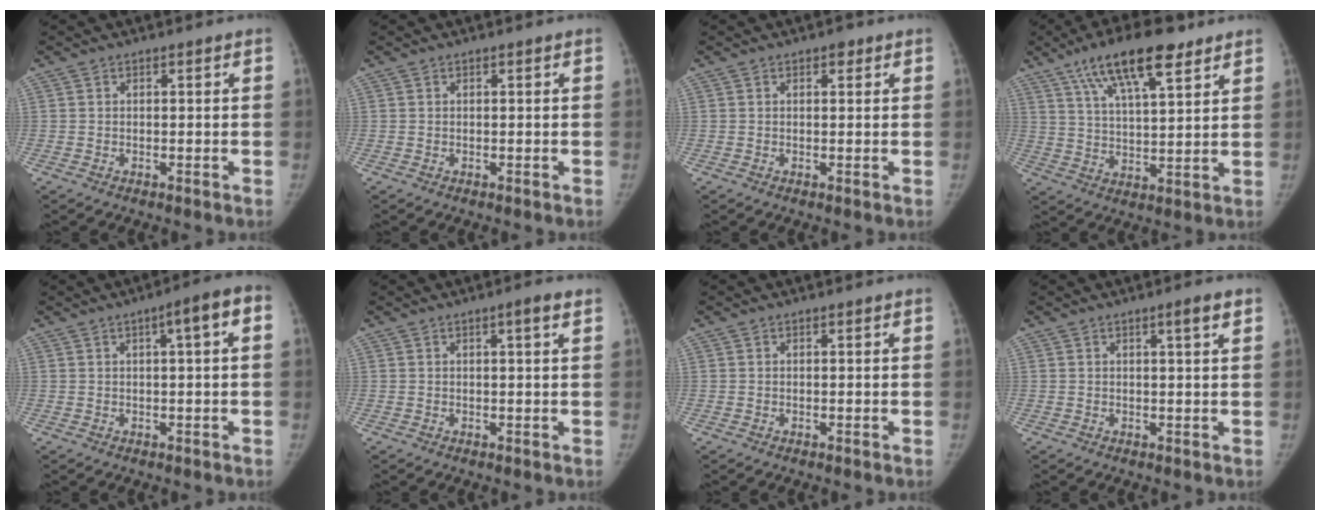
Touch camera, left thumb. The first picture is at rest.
{"total": 0.0}
{"total": 1.4, "force": [0.8, 0.8, 0.9], "torque": [-0.005, -0.001, 0.007]}
{"total": 15.4, "force": [9.2, 5.1, 11.2], "torque": [-0.170, -0.024, 0.159]}
{"total": 5.6, "force": [1.2, 0.9, 5.4], "torque": [-0.078, 0.020, 0.011]}
{"total": 2.3, "force": [1.2, 0.1, 2.0], "torque": [-0.033, -0.003, 0.016]}
{"total": 0.0}
{"total": 2.9, "force": [1.5, 0.1, 2.4], "torque": [-0.037, -0.007, 0.023]}